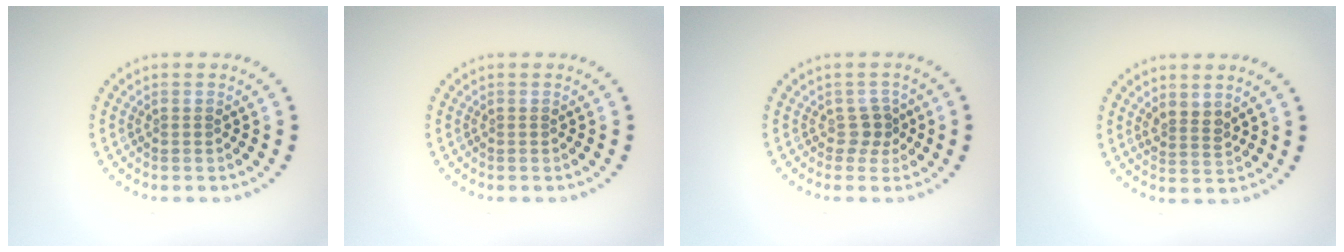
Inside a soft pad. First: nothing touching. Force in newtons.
{"total": 0.0}
{"total": 1.6, "press": 1.1, "slide": 1.2}
{"total": 1.8, "press": 1.5, "slide": 1.0}